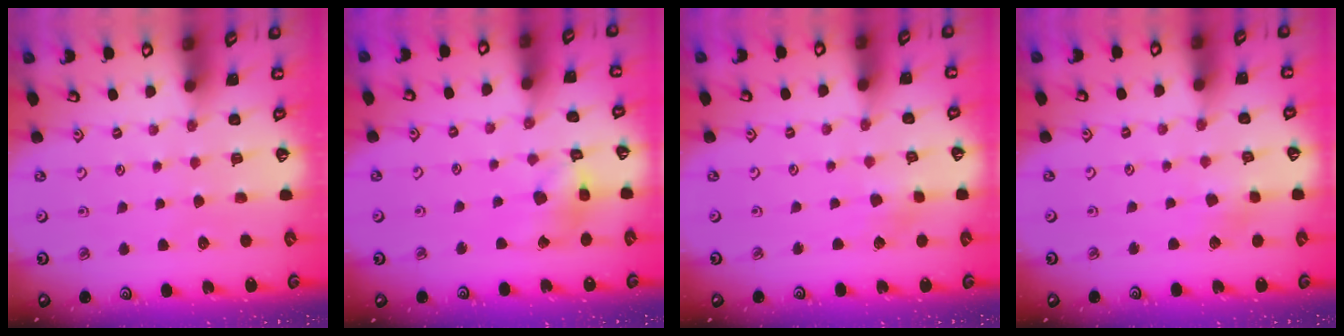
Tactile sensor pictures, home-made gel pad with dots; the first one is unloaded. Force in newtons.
{"total": 10.5, "press": 10.4, "slide": 1.4}
{"total": 2.5, "press": 2.4, "slide": 0.5}
{"total": 2.3, "press": 2.3, "slide": 0.4}